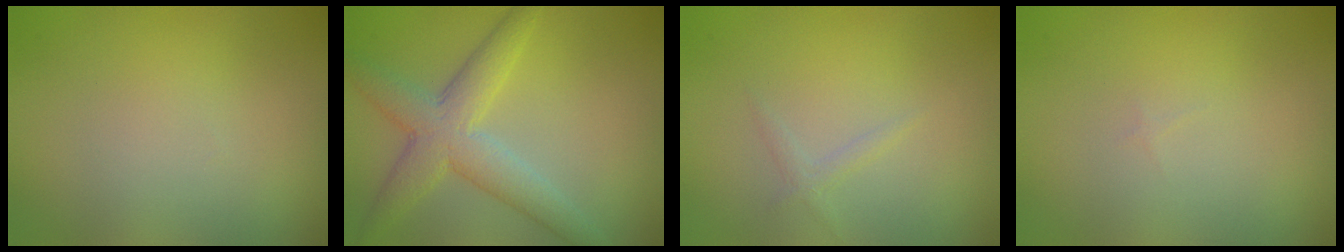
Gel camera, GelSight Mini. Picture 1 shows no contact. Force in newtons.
{"total": 5.1, "press": 5.1, "slide": 0.2}
{"total": 0.8, "press": 0.8, "slide": 0.0}
{"total": 0.0}